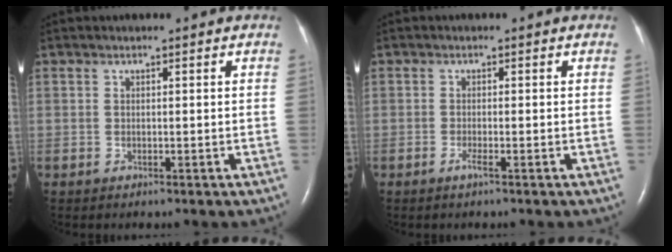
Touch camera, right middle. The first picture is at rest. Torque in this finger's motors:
{"motor_torque": [0.32, -0.28, 0.02, 0.03]}